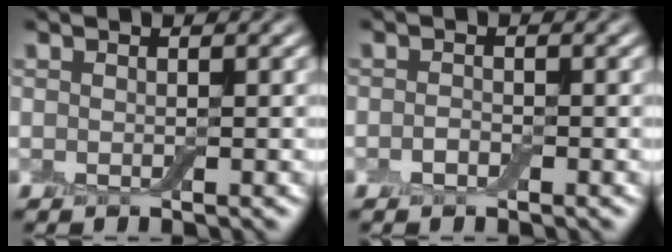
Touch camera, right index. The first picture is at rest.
{"total": 0.6, "force": [-0.3, 0.4, 0.4], "torque": [-0.010, 0.004, -0.008]}